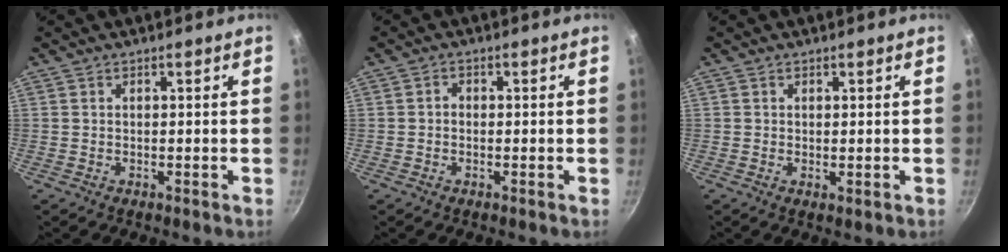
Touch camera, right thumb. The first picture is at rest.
{"total": 1.3, "force": [-0.2, 1.1, 0.7], "torque": [-0.011, 0.006, -0.006]}
{"total": 0.9, "force": [0.3, 0.5, 0.7], "torque": [-0.011, -0.007, 0.002]}